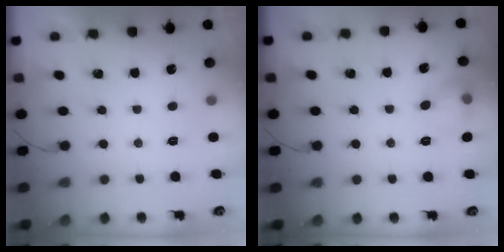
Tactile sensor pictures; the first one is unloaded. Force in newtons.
{"total": 7.8, "press": 7.7, "slide": 0.8}